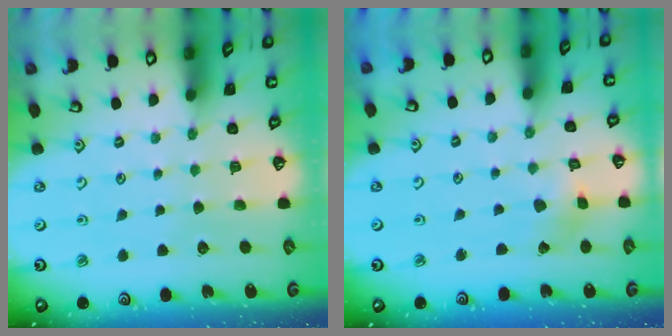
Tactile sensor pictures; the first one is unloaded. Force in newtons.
{"total": 2.4, "press": 2.3, "slide": 0.4}